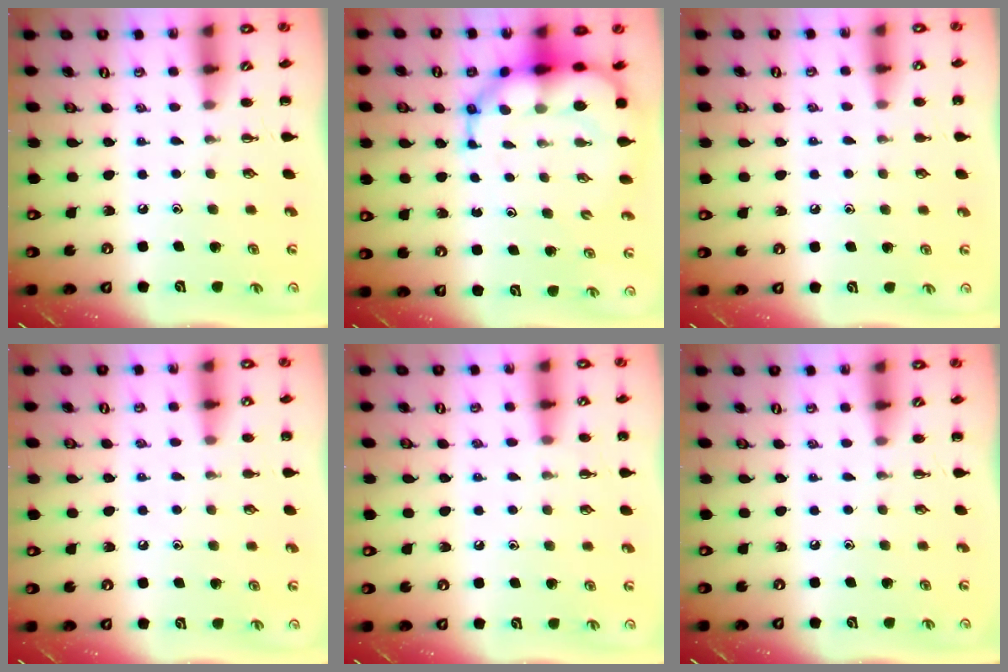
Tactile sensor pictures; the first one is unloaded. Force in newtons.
{"total": 11.5, "press": 11.0, "slide": 3.4}
{"total": 5.2, "press": 4.9, "slide": 1.8}
{"total": 6.6, "press": 6.2, "slide": 2.2}
{"total": 7.5, "press": 7.1, "slide": 2.3}
{"total": 0.0}